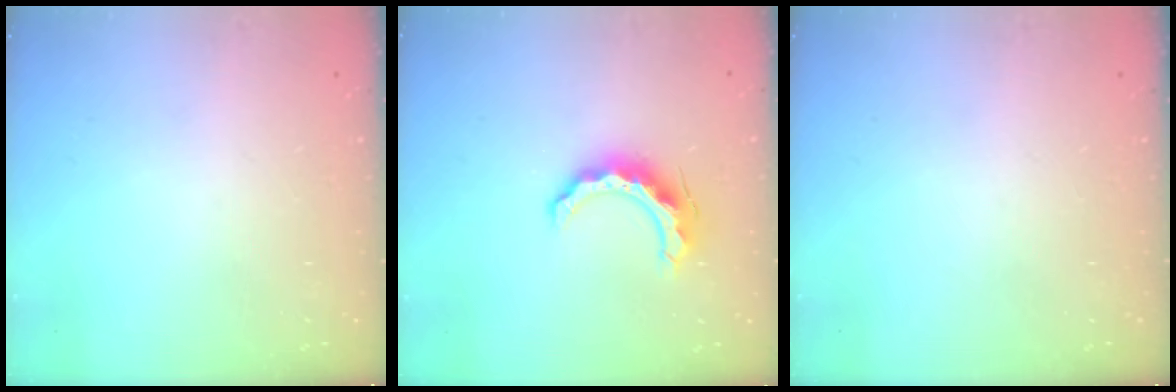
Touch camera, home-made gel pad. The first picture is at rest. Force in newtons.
{"total": 11.2, "press": 11.2, "slide": 0.5}
{"total": 0.0}